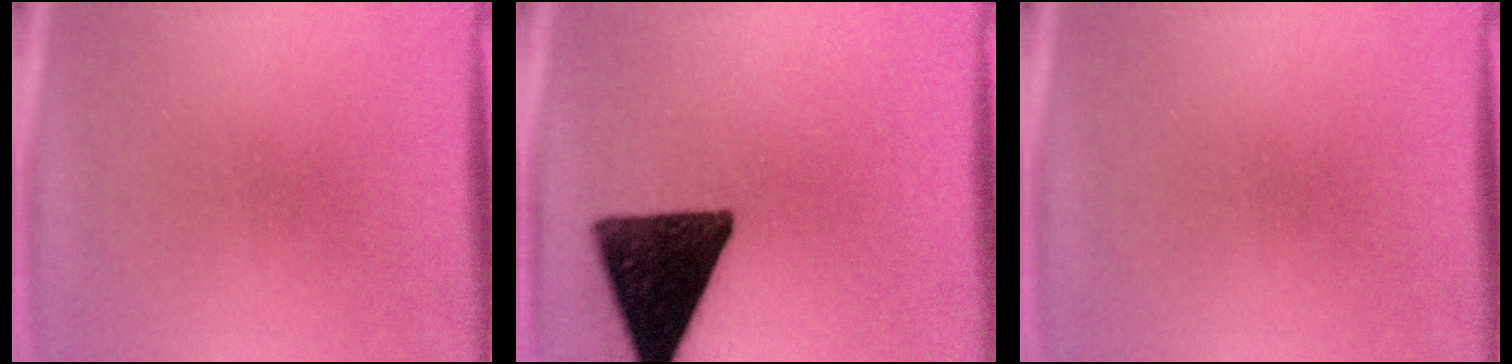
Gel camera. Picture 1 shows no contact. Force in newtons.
{"total": 14.7}
{"total": 0.0}